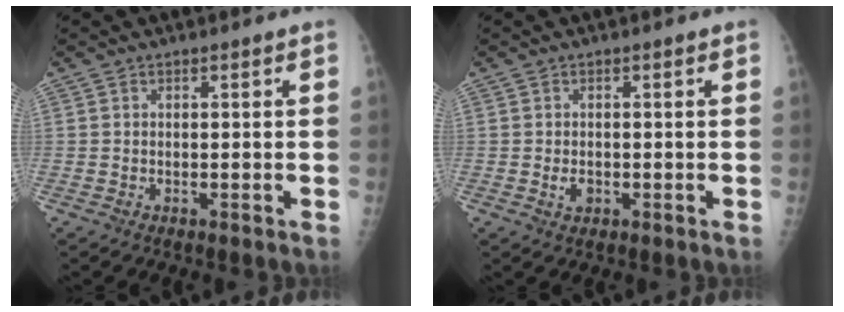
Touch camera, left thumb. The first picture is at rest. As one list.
[{"total": 1.8, "force": [-0.4, 1.3, 1.2], "torque": [-0.017, 0.000, -0.003]}]